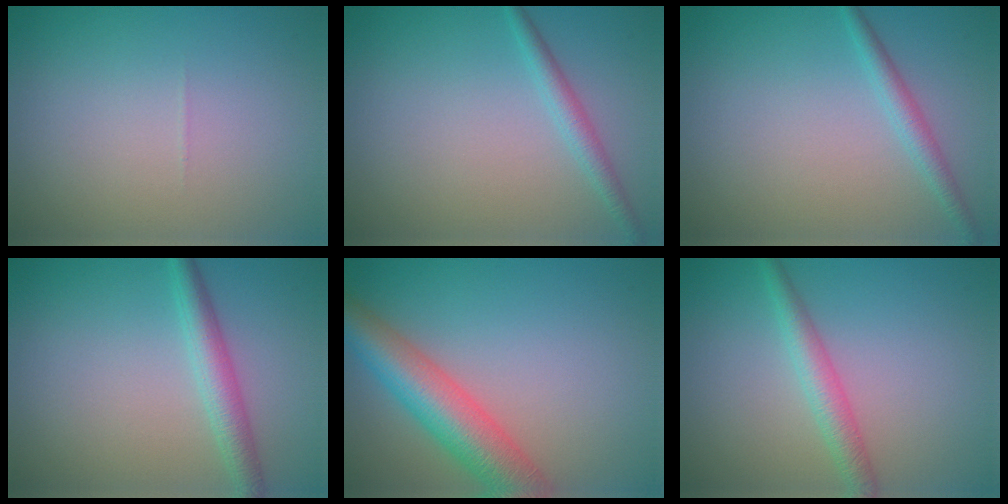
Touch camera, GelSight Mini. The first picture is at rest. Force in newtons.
{"total": 1.8, "press": 1.8, "slide": 0.0}
{"total": 1.8, "press": 1.8, "slide": 0.0}
{"total": 2.9, "press": 2.9, "slide": 0.0}
{"total": 6.9, "press": 6.9, "slide": 0.3}
{"total": 2.6, "press": 2.6, "slide": 0.2}